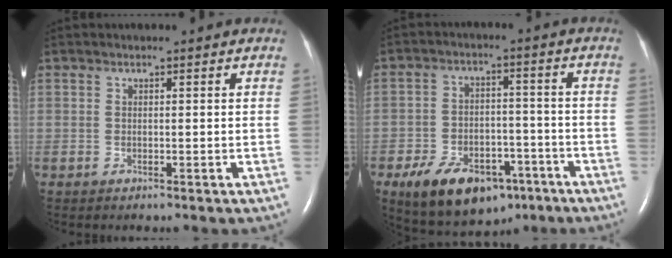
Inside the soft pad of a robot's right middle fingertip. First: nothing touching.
{"total": 14.0, "force": [-8.4, 7.7, 8.1], "torque": [-0.130, 0.005, -0.125]}